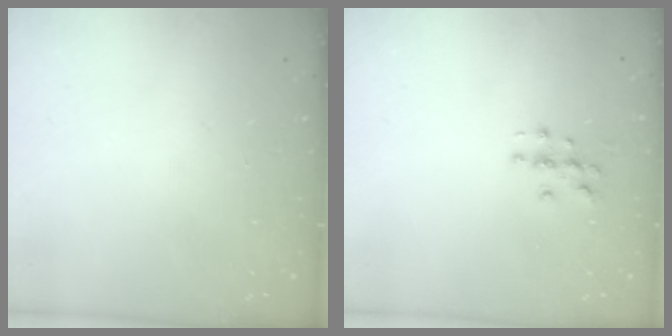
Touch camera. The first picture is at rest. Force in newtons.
{"total": 3.2, "press": 3.2, "slide": 0.1}